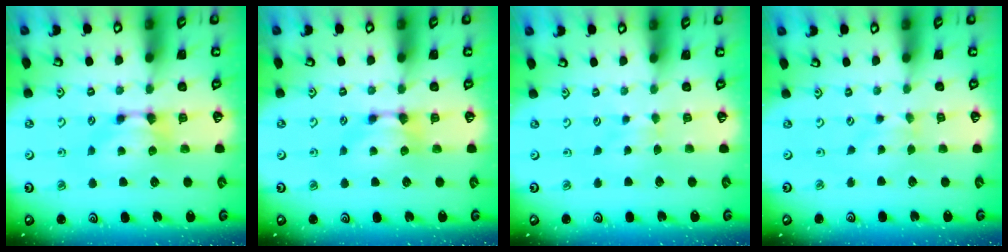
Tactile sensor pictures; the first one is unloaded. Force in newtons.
{"total": 0.0}
{"total": 2.5, "press": 2.5, "slide": 0.5}
{"total": 0.6, "press": 0.4, "slide": 0.4}